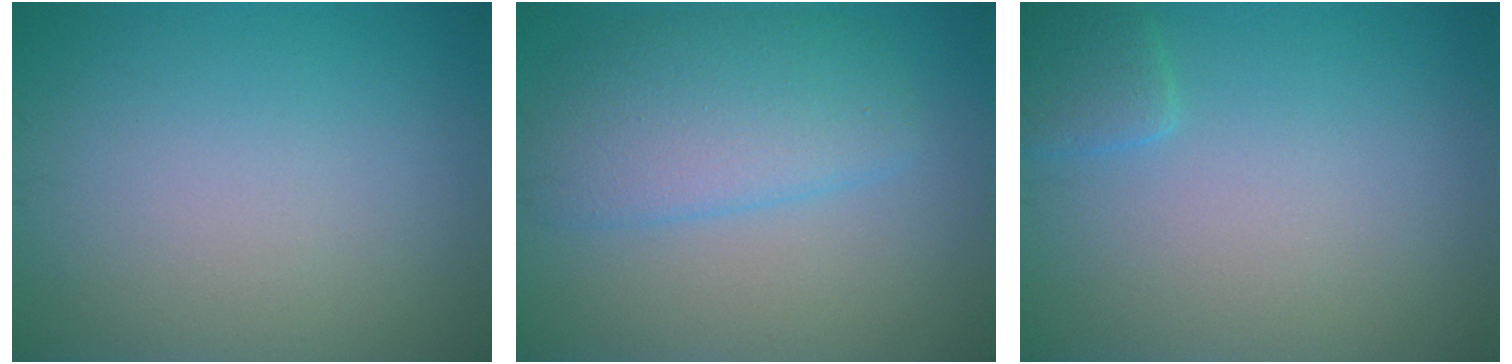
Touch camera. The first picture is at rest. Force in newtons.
{"total": 4.8, "press": 4.8, "slide": 0.1}
{"total": 1.6, "press": 1.6, "slide": 0.1}